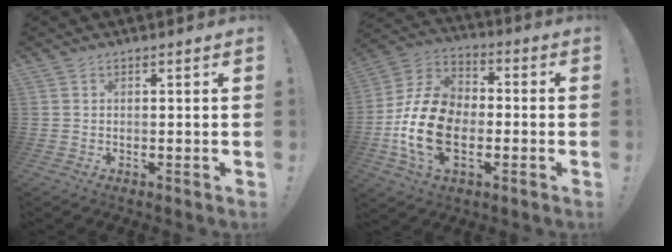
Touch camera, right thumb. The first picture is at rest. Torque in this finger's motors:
{"motor_torque": [0.51, 0.77, 1.30, -0.90, 0.11]}